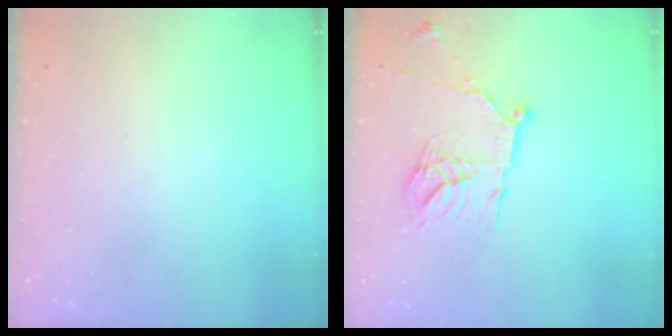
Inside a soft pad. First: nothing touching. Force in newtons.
{"total": 15.2, "press": 15.2, "slide": 0.8}